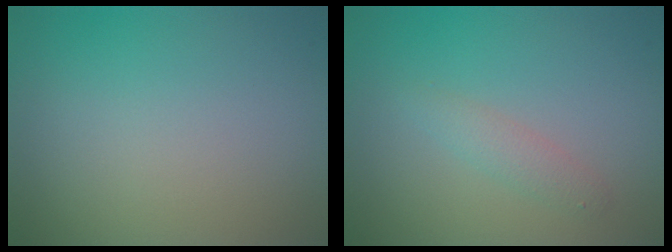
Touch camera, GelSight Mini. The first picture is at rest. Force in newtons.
{"total": 1.5, "press": 1.5, "slide": 0.0}